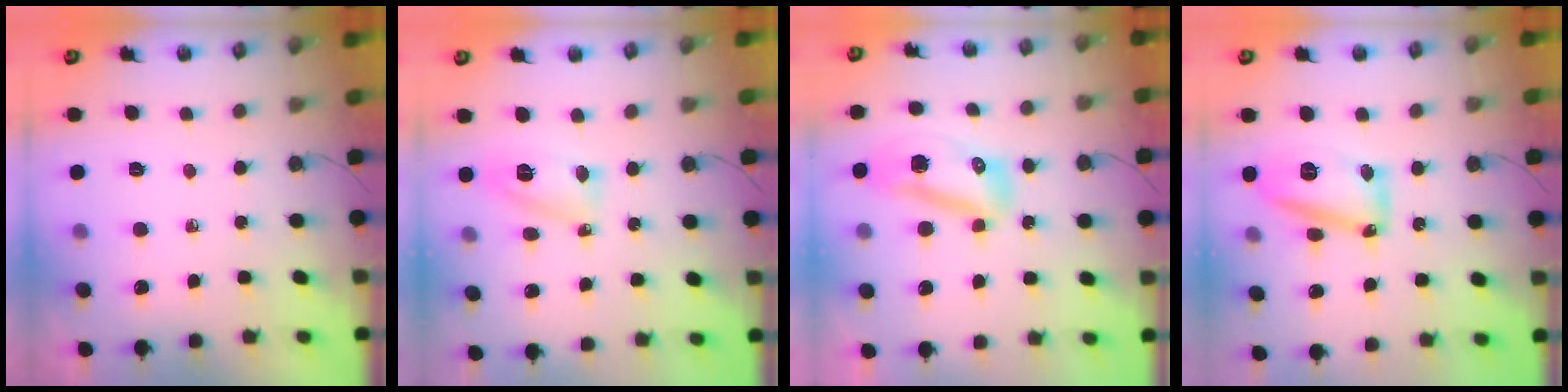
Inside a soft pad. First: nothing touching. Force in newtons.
{"total": 9.6, "press": 9.6, "slide": 1.0}
{"total": 10.2, "press": 9.9, "slide": 2.4}
{"total": 19.1, "press": 16.1, "slide": 10.2}